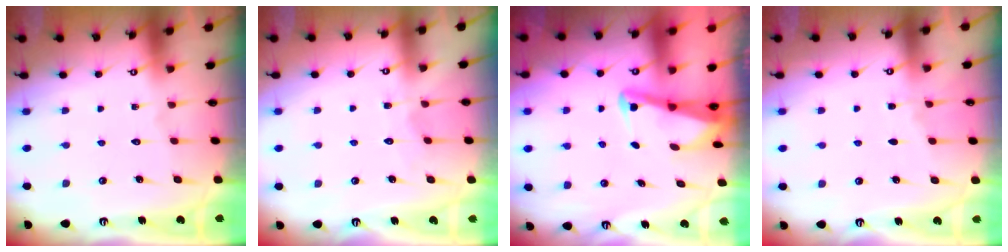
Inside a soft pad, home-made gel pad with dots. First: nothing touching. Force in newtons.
{"total": 4.2, "press": 4.2, "slide": 0.3}
{"total": 3.0, "press": 3.0, "slide": 0.3}
{"total": 1.6, "press": 1.6, "slide": 0.3}